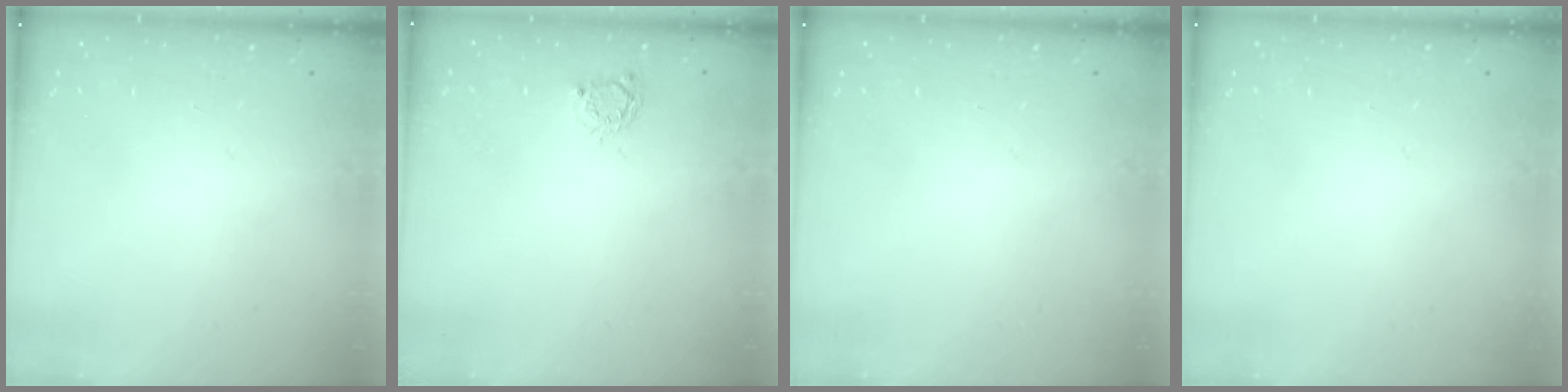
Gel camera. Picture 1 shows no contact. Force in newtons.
{"total": 3.0, "press": 3.0, "slide": 0.4}
{"total": 0.0}
{"total": 0.0}